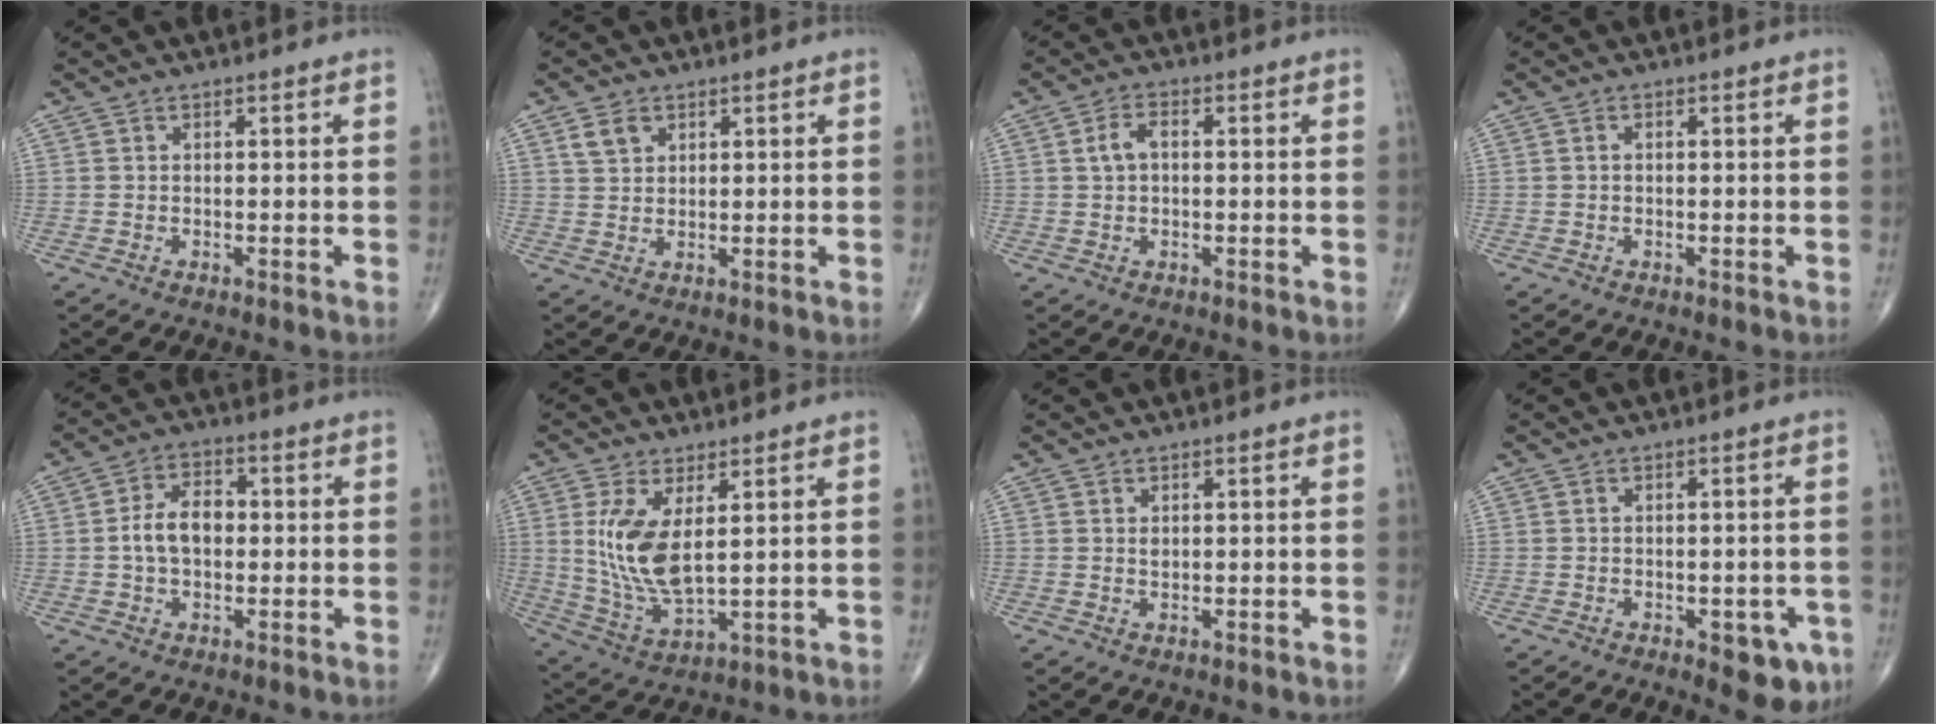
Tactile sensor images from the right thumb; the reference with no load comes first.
{"total": 3.6, "force": [1.9, 2.5, 1.7], "torque": [-0.024, -0.006, 0.040]}
{"total": 3.6, "force": [0.4, 2.2, 2.9], "torque": [-0.057, 0.012, 0.005]}
{"total": 0.5, "force": [-0.1, 0.3, 0.4], "torque": [-0.005, 0.000, -0.003]}
{"total": 7.3, "force": [-0.2, 4.8, 5.5], "torque": [-0.089, 0.020, -0.010]}
{"total": 11.3, "force": [2.5, 4.8, 9.9], "torque": [-0.201, -0.024, 0.064]}
{"total": 1.0, "force": [0.3, 0.6, 0.7], "torque": [-0.007, -0.002, 0.007]}
{"total": 6.6, "force": [-2.9, 3.1, 5.0], "torque": [-0.036, 0.005, -0.029]}